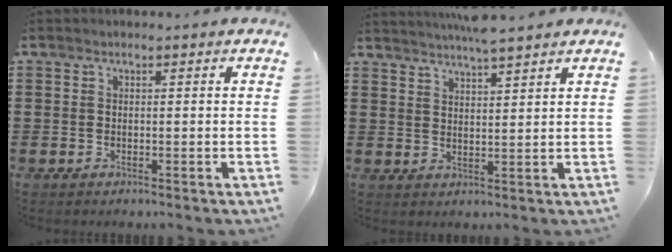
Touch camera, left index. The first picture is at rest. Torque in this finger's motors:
{"motor_torque": [1.23, -0.91, 0.16, 0.10]}